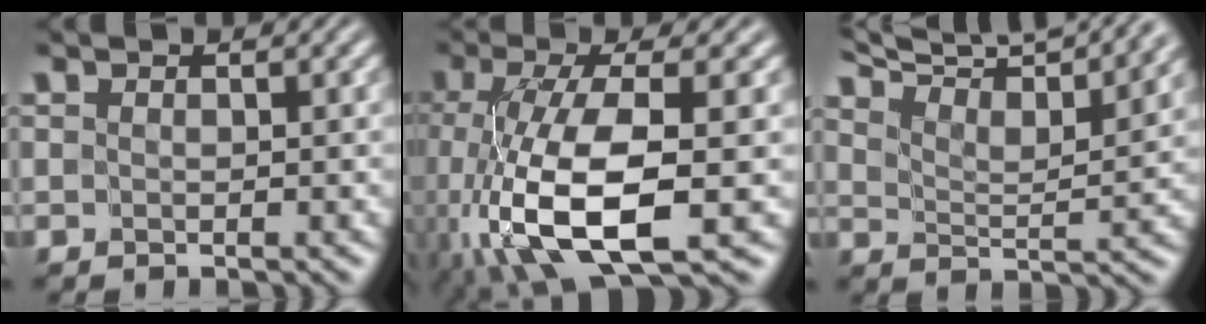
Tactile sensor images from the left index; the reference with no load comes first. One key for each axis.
{"total": 10.8, "fx": -3.9, "fy": 3.3, "fz": 9.4, "tx": -0.194, "ty": -0.014, "tz": -0.071}
{"total": 10.3, "fx": 9.3, "fy": 1.4, "fz": 4.2, "tx": -0.075, "ty": 0.006, "tz": 0.130}